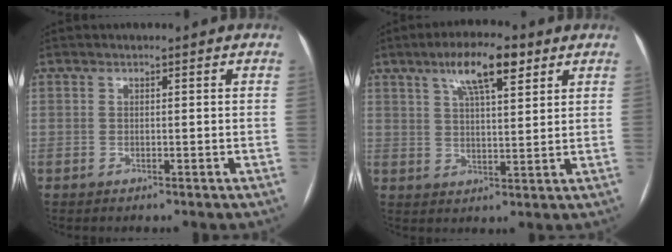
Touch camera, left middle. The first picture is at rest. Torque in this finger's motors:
{"motor_torque": [0.93, -0.85, 0.17, 0.06]}